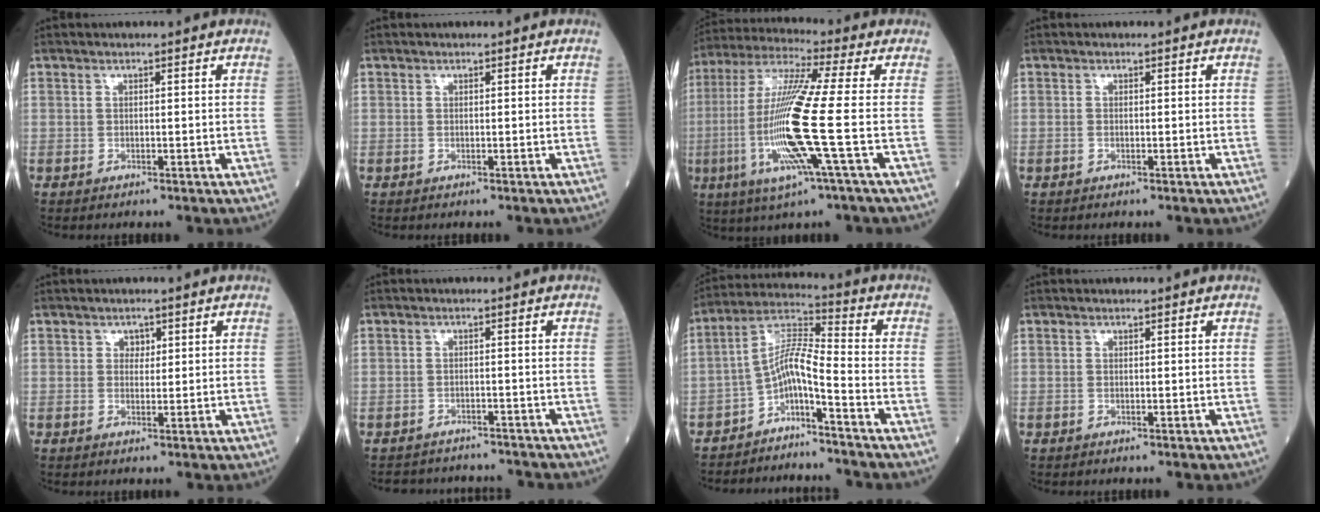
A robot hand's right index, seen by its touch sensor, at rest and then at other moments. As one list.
[{"total": 0.0}, {"total": 16.2, "force": [-3.3, -0.6, 15.9], "torque": [-0.335, -0.011, -0.074]}, {"total": 0.0}, {"total": 1.3, "force": [0.6, 1.0, 0.6], "torque": [-0.003, 0.000, 0.008]}, {"total": 7.1, "force": [-6.8, 2.2, 0.3], "torque": [-0.003, 0.012, -0.083]}, {"total": 6.6, "force": [-4.2, 0.4, 5.0], "torque": [-0.095, 0.027, -0.078]}, {"total": 0.0}]